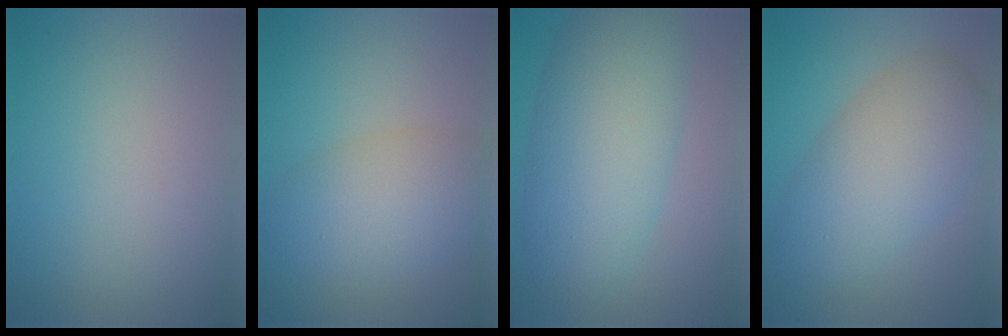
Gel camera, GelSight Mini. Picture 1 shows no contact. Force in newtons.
{"total": 4.9, "press": 4.9, "slide": 0.1}
{"total": 8.7, "press": 8.7, "slide": 0.5}
{"total": 7.1, "press": 7.1, "slide": 0.2}